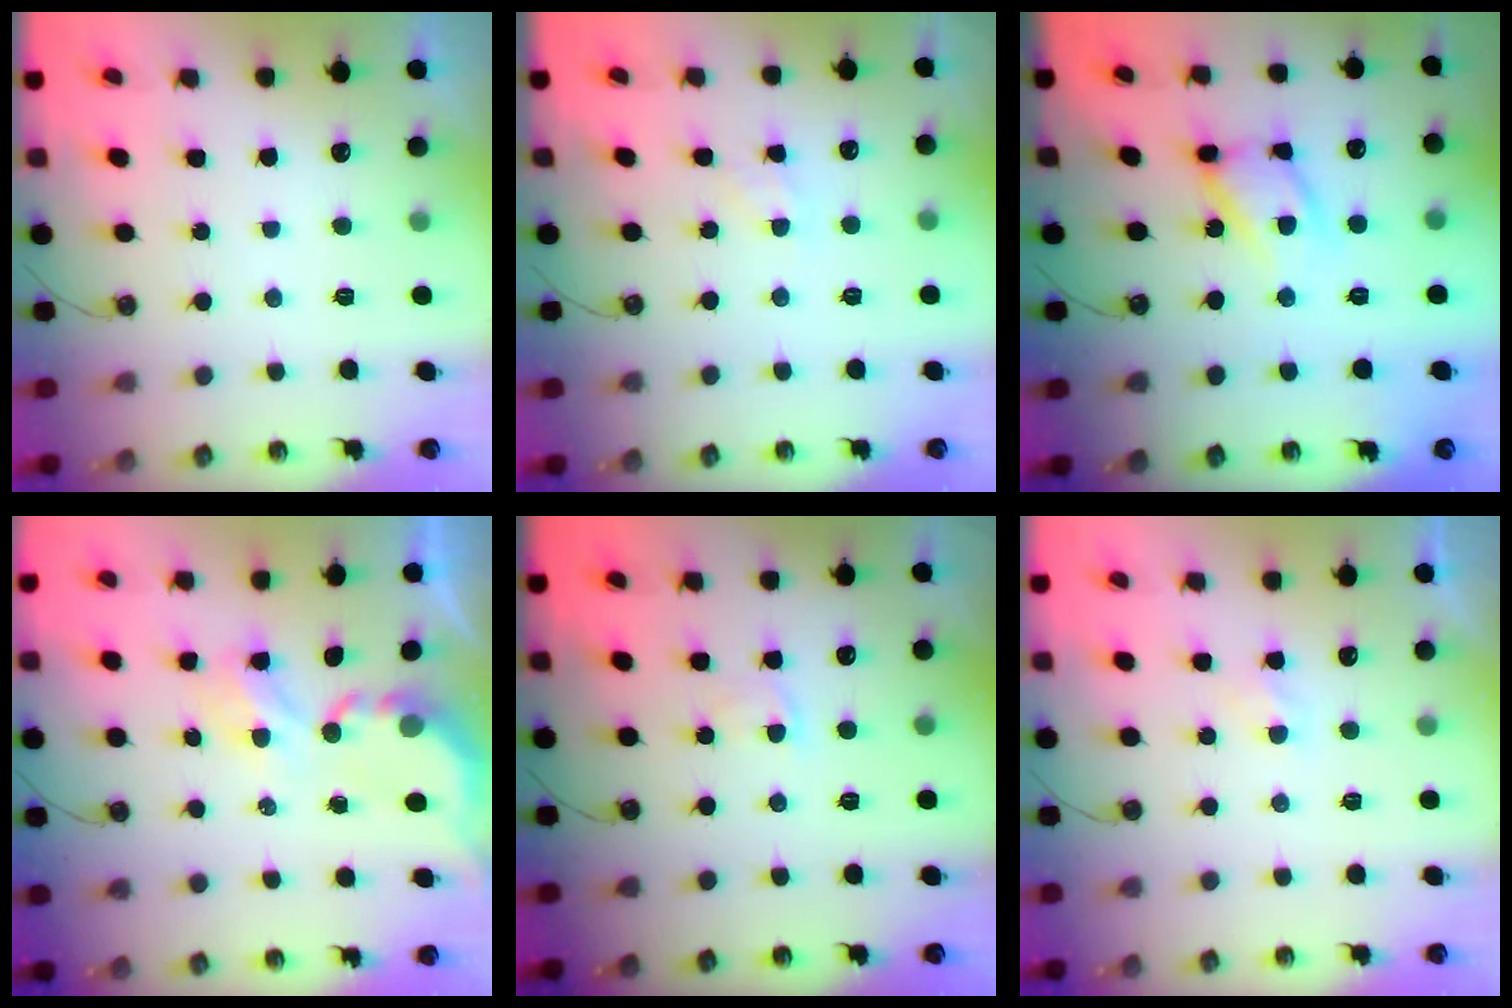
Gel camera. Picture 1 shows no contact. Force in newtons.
{"total": 4.8, "press": 4.8, "slide": 0.6}
{"total": 12.2, "press": 12.1, "slide": 1.1}
{"total": 4.6, "press": 4.6, "slide": 0.4}
{"total": 1.5, "press": 1.4, "slide": 0.3}
{"total": 2.1, "press": 2.1, "slide": 0.4}